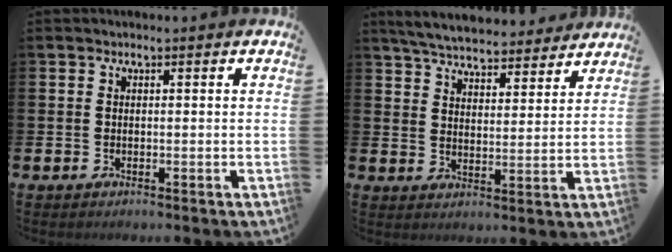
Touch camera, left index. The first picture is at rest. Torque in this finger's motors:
{"motor_torque": [0.86, -0.99, 0.79, 0.21]}